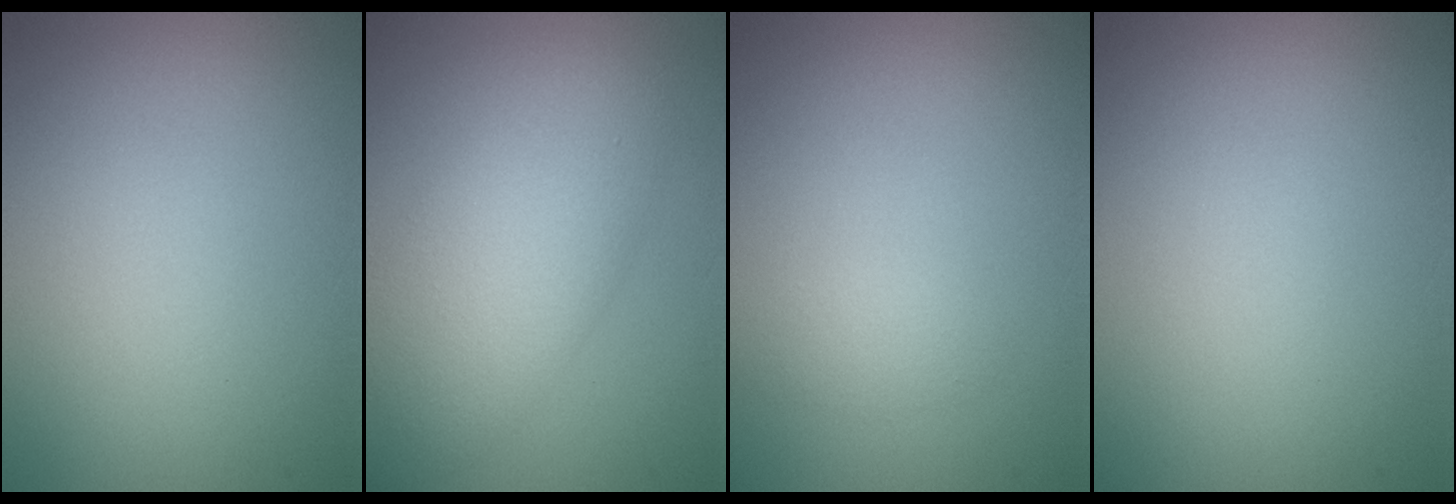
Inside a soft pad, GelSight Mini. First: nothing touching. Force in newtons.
{"total": 7.3, "press": 7.2, "slide": 0.4}
{"total": 1.0, "press": 1.0, "slide": 0.1}
{"total": 0.0}